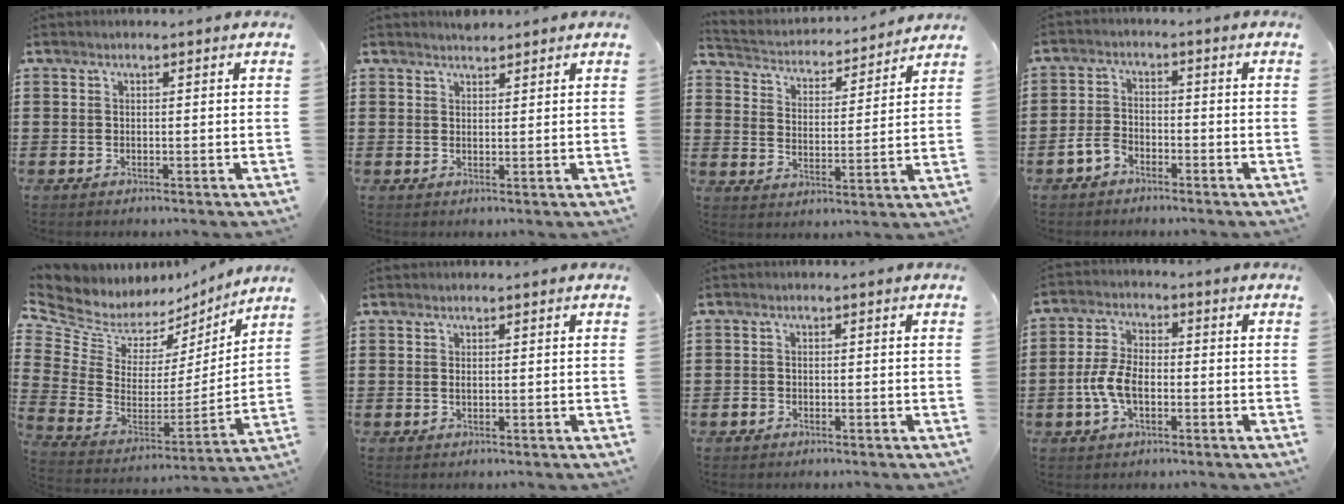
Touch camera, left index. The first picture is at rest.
{"total": 1.5, "force": [1.5, 0.2, 0.1], "torque": [-0.004, 0.001, 0.029]}
{"total": 3.3, "force": [3.3, 0.5, 0.0], "torque": [-0.024, -0.030, 0.049]}
{"total": 3.4, "force": [-2.4, 1.9, 1.4], "torque": [-0.049, 0.001, -0.053]}
{"total": 6.6, "force": [5.2, 3.8, 1.5], "torque": [-0.067, -0.044, 0.092]}
{"total": 0.5, "force": [0.1, 0.2, 0.5], "torque": [-0.011, -0.001, 0.003]}
{"total": 1.0, "force": [-0.8, 0.7, 0.1], "torque": [-0.006, 0.002, -0.017]}
{"total": 6.4, "force": [-1.6, 3.4, 5.1], "torque": [-0.129, -0.004, -0.039]}